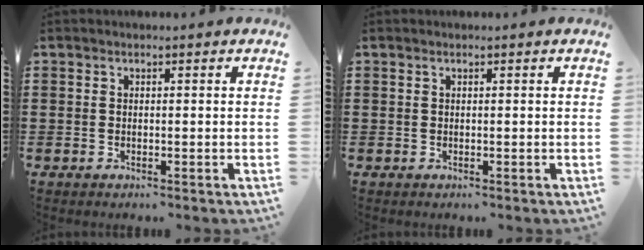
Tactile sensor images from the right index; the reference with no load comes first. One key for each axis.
{"total": 0.0}